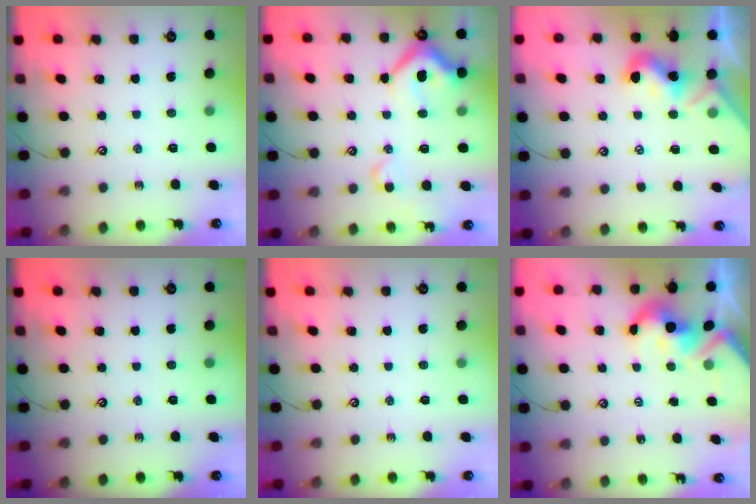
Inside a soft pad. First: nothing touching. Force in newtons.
{"total": 10.0, "press": 9.8, "slide": 1.8}
{"total": 1.8, "press": 1.8, "slide": 0.5}
{"total": 0.0}
{"total": 0.0}
{"total": 7.0, "press": 7.0, "slide": 0.7}